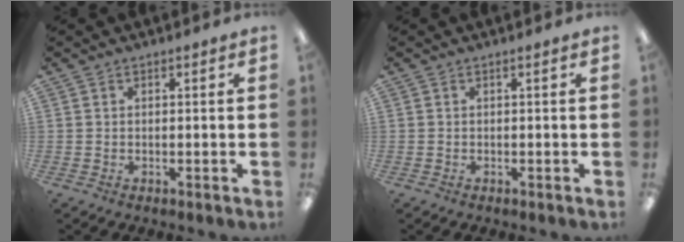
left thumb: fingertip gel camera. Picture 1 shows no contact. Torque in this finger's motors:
{"motor_torque": [-0.12, 0.01, 0.12, 0.03, 0.00]}